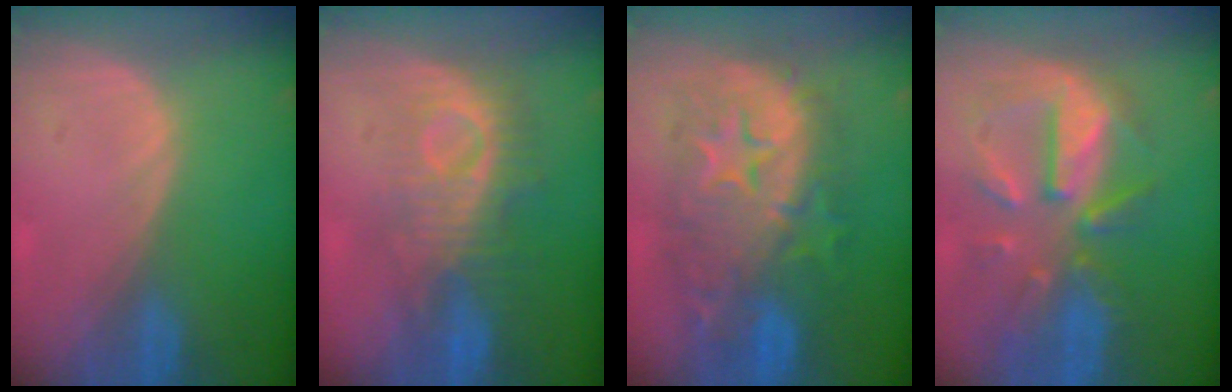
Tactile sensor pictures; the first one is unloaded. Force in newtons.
{"total": 8.8, "press": 8.3, "slide": 2.8}
{"total": 12.6, "press": 12.6, "slide": 1.0}
{"total": 10.3, "press": 9.2, "slide": 4.5}